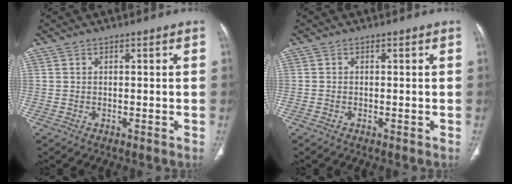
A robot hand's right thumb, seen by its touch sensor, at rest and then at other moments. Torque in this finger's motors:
{"motor_torque": [-0.30, -0.14, 0.02, -0.33, -0.04]}